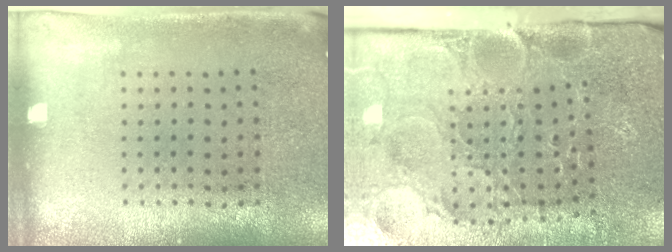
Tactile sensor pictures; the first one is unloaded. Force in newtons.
{"total": 3.9, "press": 3.8, "slide": 1.1}